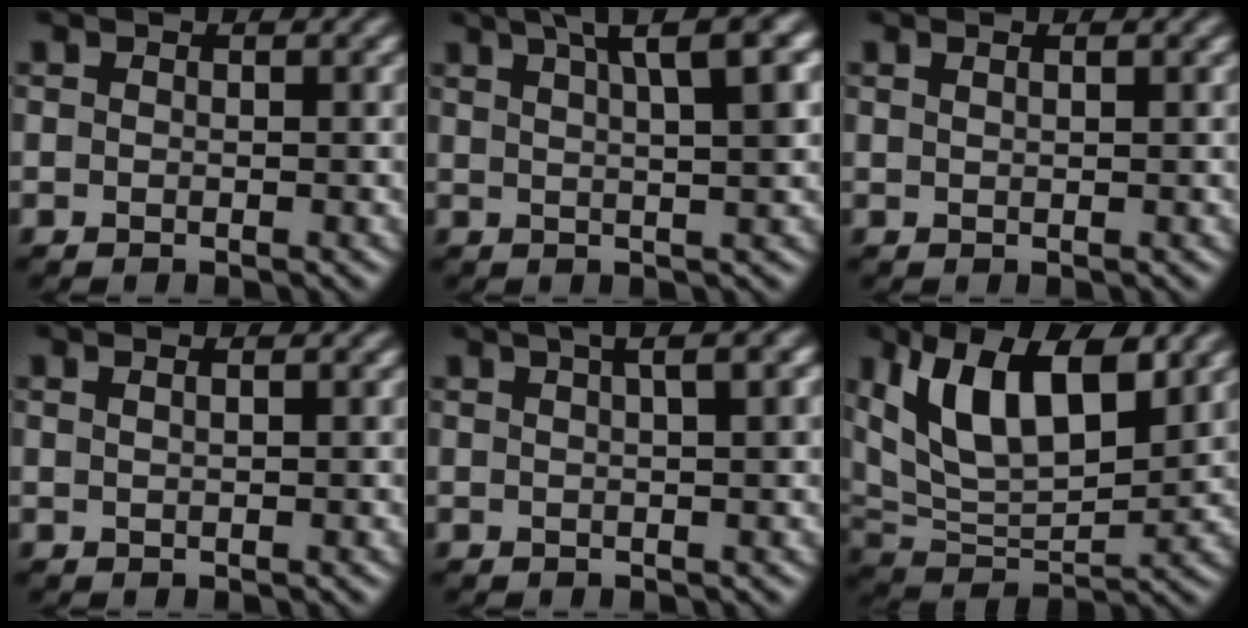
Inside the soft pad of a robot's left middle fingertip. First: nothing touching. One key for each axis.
{"total": 7.0, "fx": 3.7, "fy": 1.7, "fz": 5.7, "tx": -0.054, "ty": 0.035, "tz": 0.038}
{"total": 1.0, "fx": 0.8, "fy": 0.0, "fz": 0.6, "tx": -0.007, "ty": -0.004, "tz": 0.016}
{"total": 1.4, "fx": 1.0, "fy": 0.3, "fz": 1.0, "tx": -0.012, "ty": 0.002, "tz": 0.011}
{"total": 3.8, "fx": 2.0, "fy": 1.0, "fz": 3.1, "tx": -0.032, "ty": 0.020, "tz": 0.021}
{"total": 10.1, "fx": 4.5, "fy": 4.2, "fz": 8.0, "tx": -0.155, "ty": 0.009, "tz": 0.080}